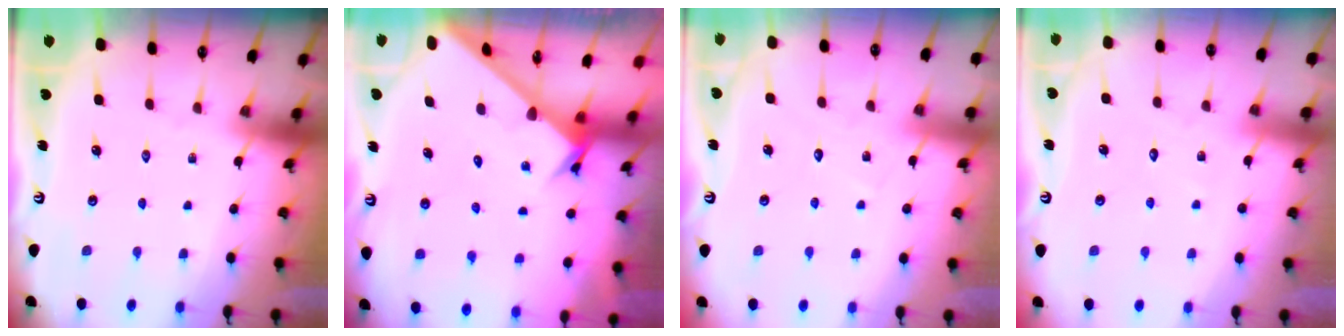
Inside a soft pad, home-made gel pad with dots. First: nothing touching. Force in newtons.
{"total": 2.2, "press": 2.2, "slide": 0.1}
{"total": 3.9, "press": 3.8, "slide": 0.4}
{"total": 2.9, "press": 2.9, "slide": 0.3}